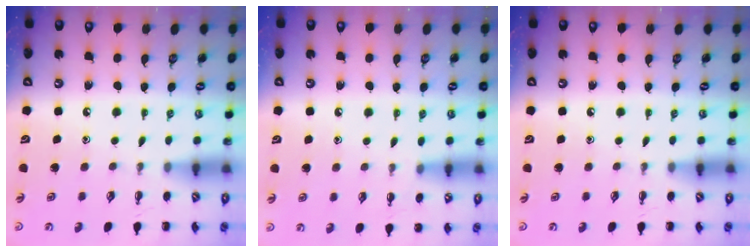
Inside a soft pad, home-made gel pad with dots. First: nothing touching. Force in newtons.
{"total": 7.5, "press": 7.1, "slide": 2.3}
{"total": 0.0}